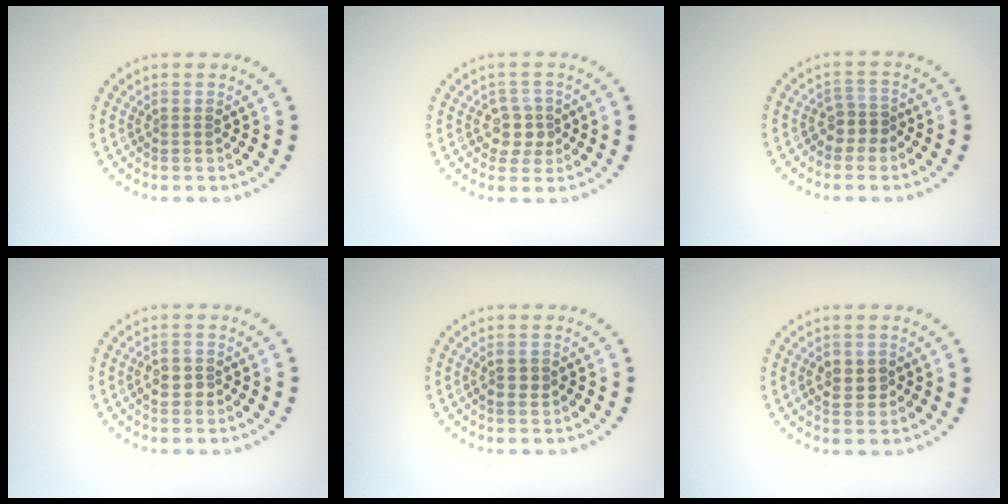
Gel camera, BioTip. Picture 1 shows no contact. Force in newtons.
{"total": 2.4, "press": 2.1, "slide": 1.2}
{"total": 1.9, "press": 1.4, "slide": 1.2}
{"total": 1.5, "press": 1.5, "slide": 0.3}
{"total": 1.2, "press": 1.1, "slide": 0.1}
{"total": 2.1, "press": 2.1, "slide": 0.3}